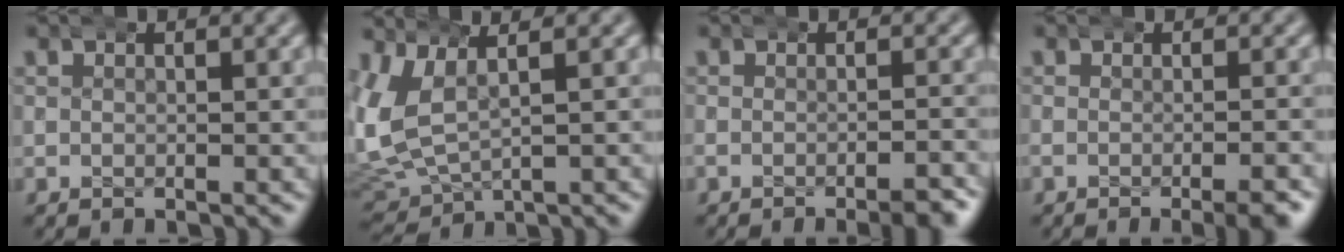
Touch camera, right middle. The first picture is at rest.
{"total": 8.2, "force": [0.2, 7.1, 4.0], "torque": [-0.127, -0.021, 0.014]}
{"total": 2.2, "force": [-1.7, 0.0, 1.4], "torque": [-0.009, 0.006, -0.035]}
{"total": 2.0, "force": [-1.2, -0.1, 1.5], "torque": [-0.013, 0.005, -0.026]}